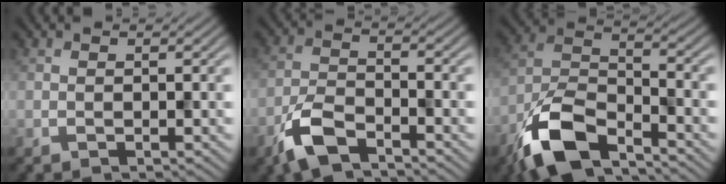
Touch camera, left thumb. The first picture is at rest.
{"total": 6.4, "force": [-4.4, 2.3, 4.0], "torque": [-0.087, -0.004, -0.099]}
{"total": 10.7, "force": [-7.4, 3.9, 6.7], "torque": [-0.128, -0.006, -0.163]}